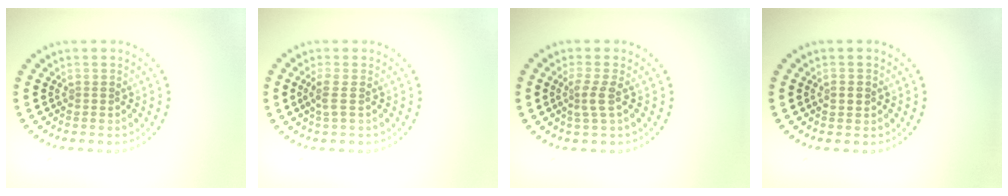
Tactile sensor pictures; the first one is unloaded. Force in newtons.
{"total": 1.3, "press": 1.2, "slide": 0.7}
{"total": 1.9, "press": 1.4, "slide": 1.3}
{"total": 1.0, "press": 1.0, "slide": 0.1}